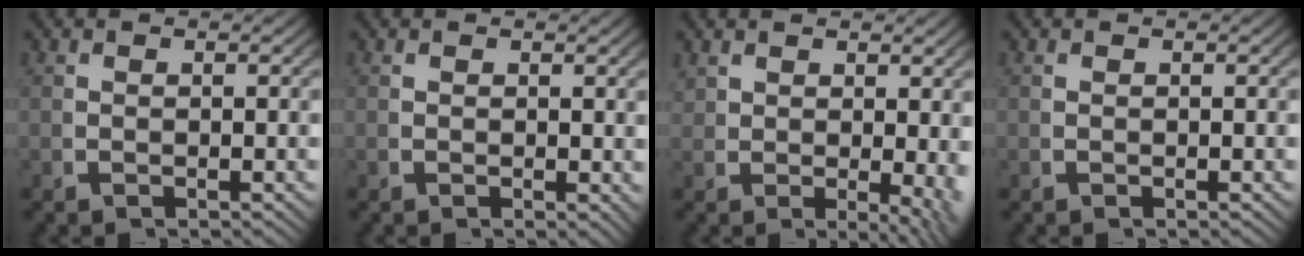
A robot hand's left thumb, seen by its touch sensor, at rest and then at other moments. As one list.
[{"total": 0.8, "force": [0.4, 0.4, 0.6], "torque": [-0.005, -0.004, 0.008]}, {"total": 2.8, "force": [0.6, 1.0, 2.5], "torque": [-0.033, -0.019, 0.028]}, {"total": 0.0}]